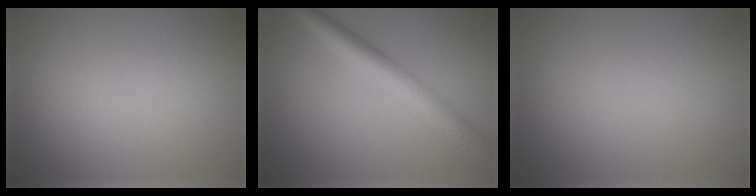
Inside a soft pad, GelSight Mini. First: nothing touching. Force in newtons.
{"total": 5.5, "press": 5.5, "slide": 0.1}
{"total": 0.0}